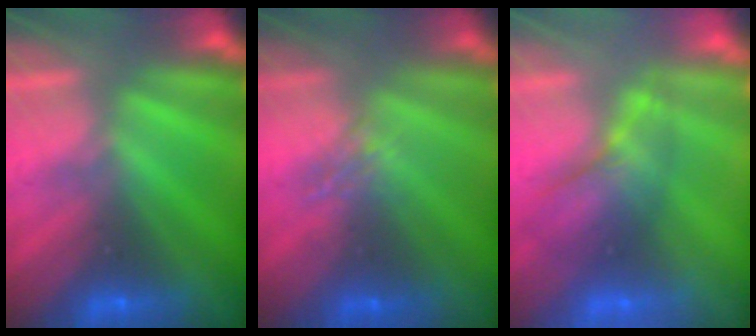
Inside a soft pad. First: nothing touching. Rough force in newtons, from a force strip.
{"total": 1.6}
{"total": 2.4}